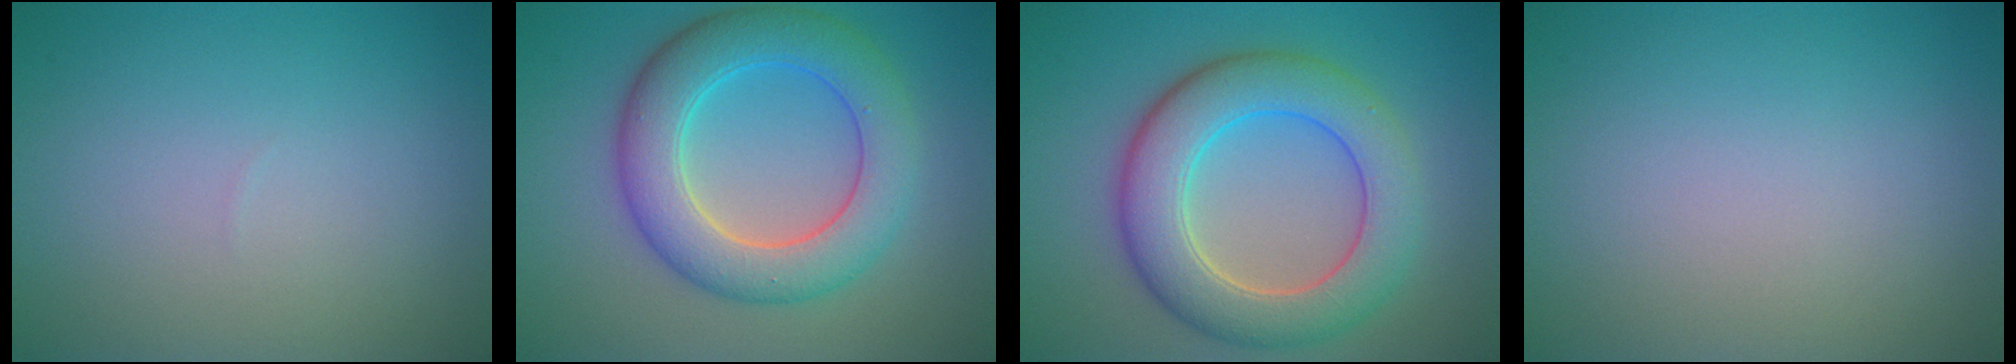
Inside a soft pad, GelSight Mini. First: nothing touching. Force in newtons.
{"total": 7.4, "press": 7.4, "slide": 0.1}
{"total": 7.8, "press": 7.8, "slide": 0.3}
{"total": 0.0}